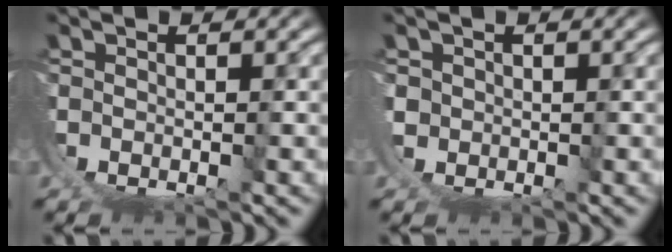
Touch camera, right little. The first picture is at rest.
{"total": 0.8, "force": [0.4, 0.7, 0.3], "torque": [-0.018, -0.011, 0.014]}